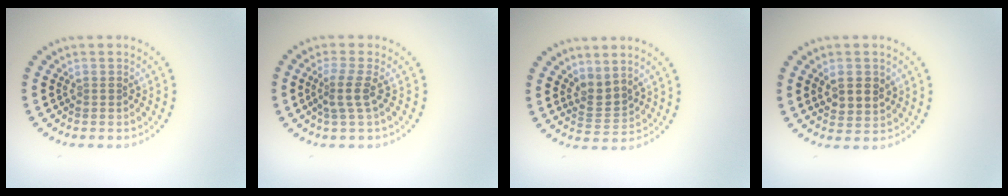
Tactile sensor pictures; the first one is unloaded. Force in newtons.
{"total": 2.2, "press": 1.5, "slide": 1.6}
{"total": 2.3, "press": 1.5, "slide": 1.7}
{"total": 2.7, "press": 2.6, "slide": 0.7}